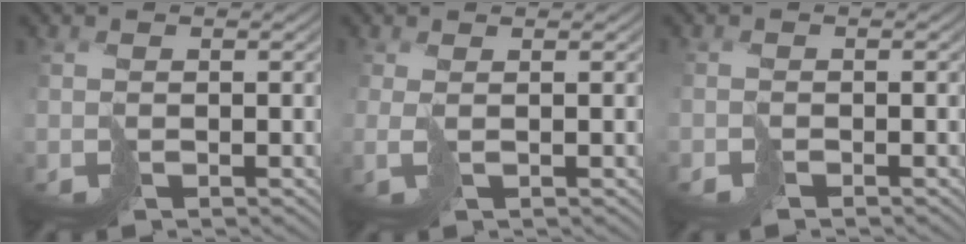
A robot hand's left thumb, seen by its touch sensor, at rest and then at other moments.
{"total": 1.5, "force": [0.1, 0.4, 1.5], "torque": [-0.029, 0.003, 0.002]}
{"total": 0.8, "force": [-0.8, 0.1, 0.1], "torque": [-0.004, -0.002, -0.019]}